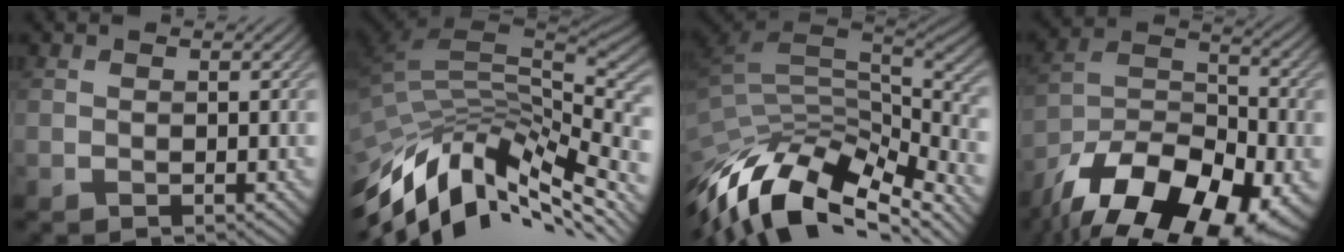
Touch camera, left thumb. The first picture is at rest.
{"total": 13.7, "force": [-6.7, 7.3, 9.5], "torque": [-0.215, -0.024, -0.108]}
{"total": 15.3, "force": [-8.6, 7.5, 10.2], "torque": [-0.251, -0.034, -0.138]}
{"total": 19.0, "force": [-12.5, 9.0, 11.1], "torque": [-0.215, -0.046, -0.189]}